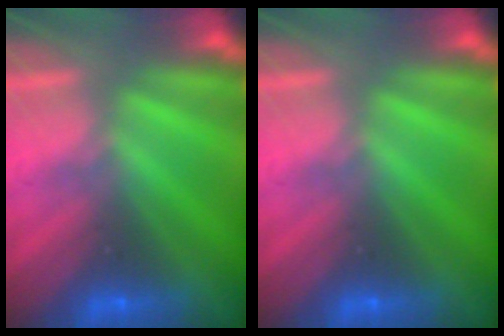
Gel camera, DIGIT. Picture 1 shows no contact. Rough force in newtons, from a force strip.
{"total": 0.0}